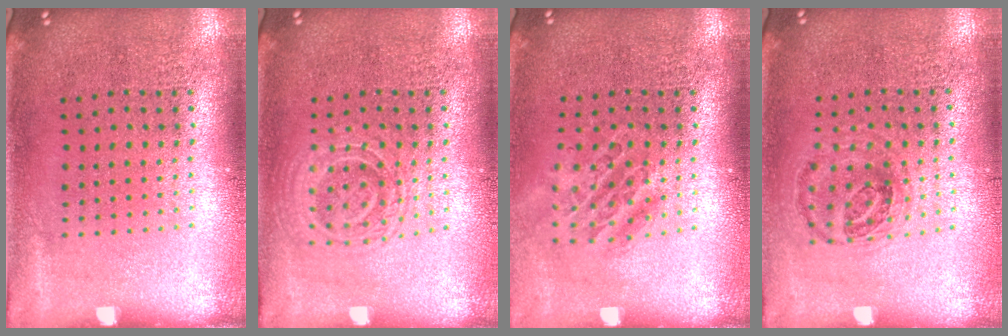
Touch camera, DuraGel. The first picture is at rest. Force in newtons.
{"total": 1.4, "press": 1.3, "slide": 0.3}
{"total": 1.4, "press": 1.2, "slide": 0.8}
{"total": 0.9, "press": 0.8, "slide": 0.4}